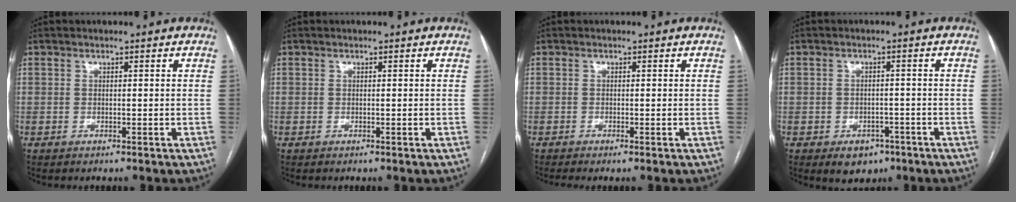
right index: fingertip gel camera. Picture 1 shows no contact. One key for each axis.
{"total": 0.0}
{"total": 1.0, "fx": -0.6, "fy": 0.0, "fz": 0.7, "tx": -0.016, "ty": -0.003, "tz": -0.013}
{"total": 4.5, "fx": -2.6, "fy": 3.2, "fz": 1.9, "tx": -0.018, "ty": 0.006, "tz": -0.026}